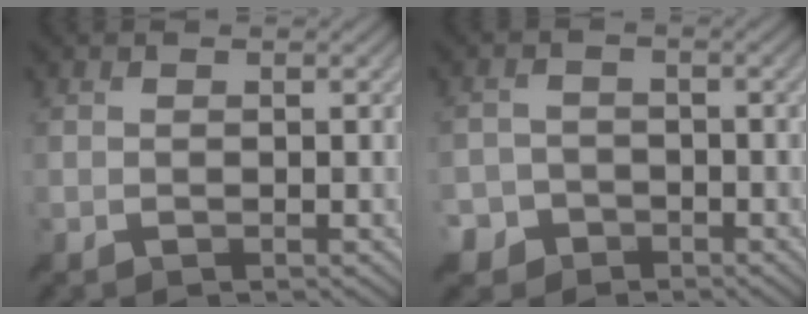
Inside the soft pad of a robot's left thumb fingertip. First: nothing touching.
{"total": 4.3, "force": [-2.8, 3.2, 0.6], "torque": [-0.003, -0.005, -0.058]}